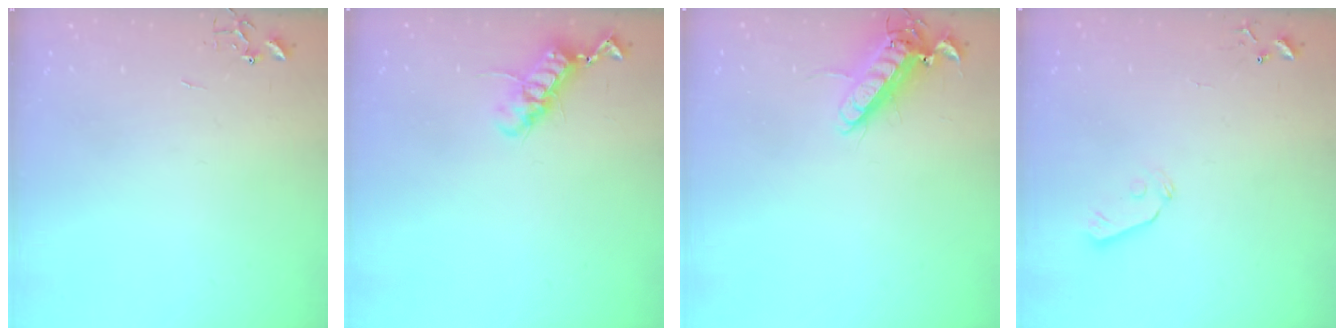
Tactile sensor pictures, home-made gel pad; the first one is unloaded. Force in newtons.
{"total": 11.7, "press": 11.7, "slide": 0.9}
{"total": 13.2, "press": 13.0, "slide": 2.1}
{"total": 4.3, "press": 4.3, "slide": 0.7}